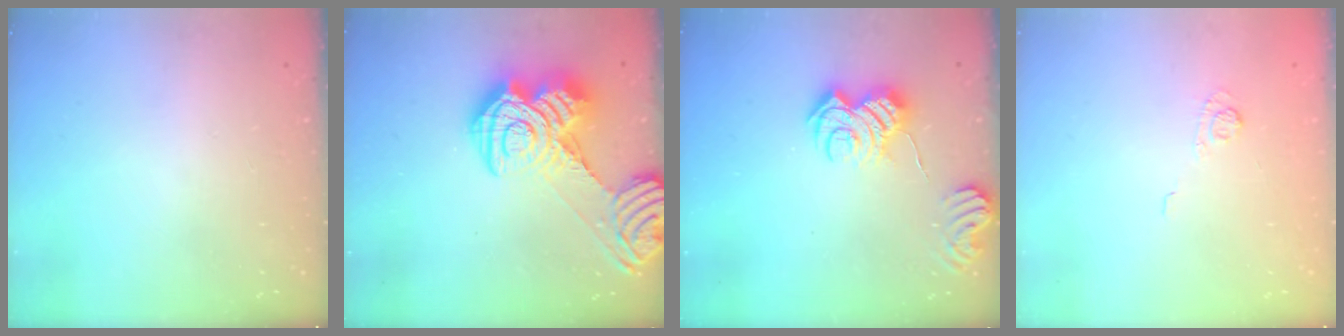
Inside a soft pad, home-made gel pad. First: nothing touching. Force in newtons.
{"total": 21.0, "press": 20.9, "slide": 1.4}
{"total": 9.8, "press": 9.8, "slide": 0.4}
{"total": 4.8, "press": 4.6, "slide": 1.4}